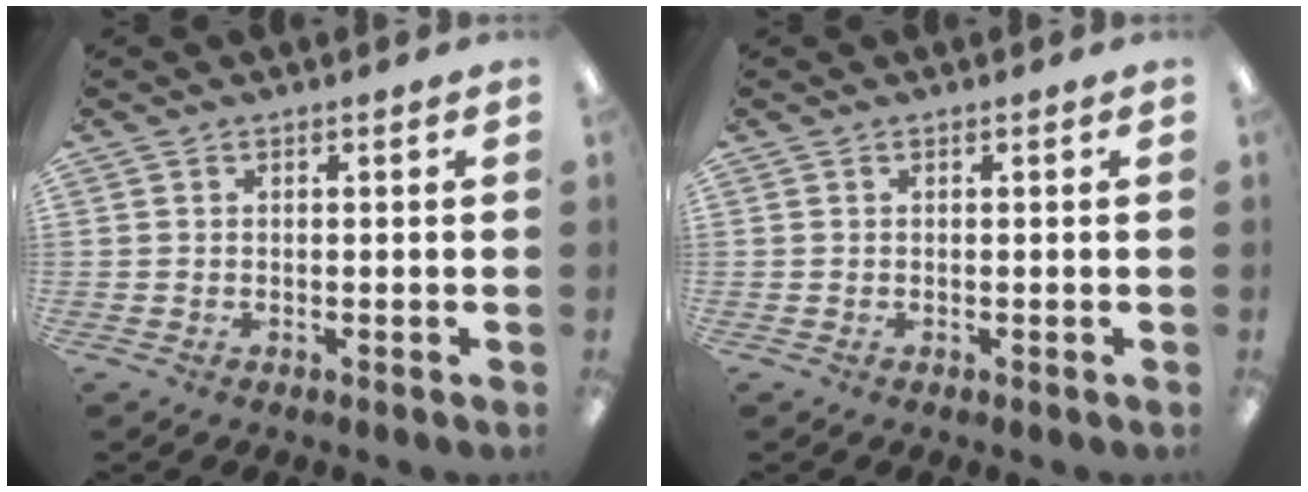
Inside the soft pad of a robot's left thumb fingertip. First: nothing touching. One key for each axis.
{"total": 0.0}